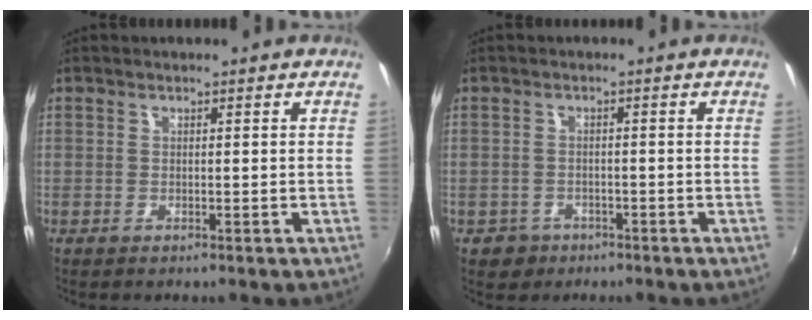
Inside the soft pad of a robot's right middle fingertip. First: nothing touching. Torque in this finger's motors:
{"motor_torque": [-0.19, -0.04, -0.01, 0.01]}